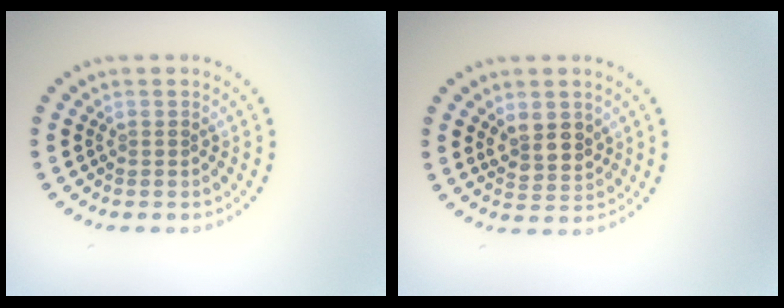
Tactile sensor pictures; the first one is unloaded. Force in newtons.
{"total": 2.8, "press": 2.6, "slide": 1.1}